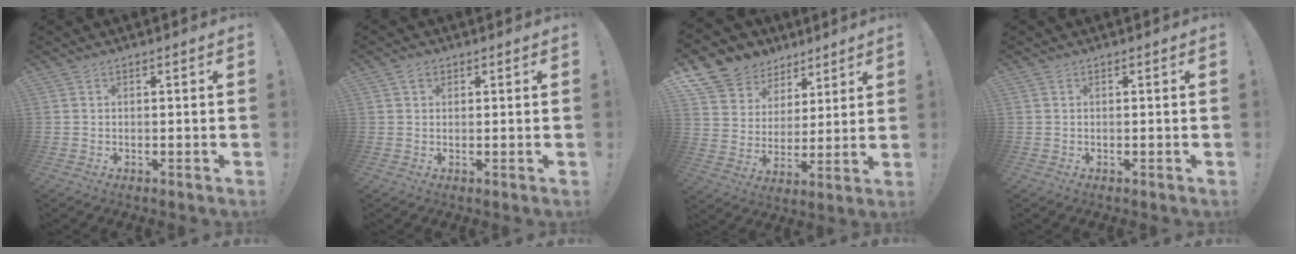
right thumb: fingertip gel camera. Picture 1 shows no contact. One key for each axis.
{"total": 1.9, "fx": 1.2, "fy": 1.3, "fz": 0.8, "tx": -0.011, "ty": 0.001, "tz": 0.021}
{"total": 11.6, "fx": 7.4, "fy": 8.6, "fz": 2.3, "tx": -0.047, "ty": -0.057, "tz": 0.153}
{"total": 0.0}